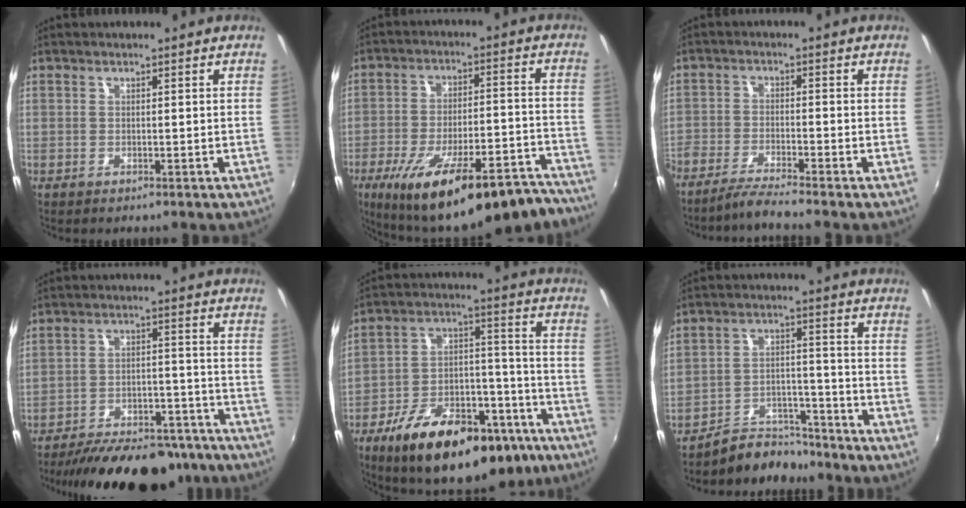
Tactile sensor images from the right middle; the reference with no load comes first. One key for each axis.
{"total": 26.5, "fx": -20.1, "fy": 7.4, "fz": 15.6, "tx": -0.248, "ty": -0.021, "tz": -0.273}
{"total": 6.2, "fx": -5.6, "fy": -0.4, "fz": 2.8, "tx": -0.075, "ty": -0.015, "tz": -0.107}
{"total": 23.1, "fx": -19.6, "fy": 7.8, "fz": 9.4, "tx": -0.175, "ty": 0.008, "tz": -0.257}
{"total": 26.7, "fx": -17.1, "fy": 12.1, "fz": 16.6, "tx": -0.274, "ty": 0.013, "tz": -0.239}
{"total": 8.9, "fx": -8.3, "fy": 2.9, "fz": 0.8, "tx": -0.027, "ty": 0.024, "tz": -0.130}